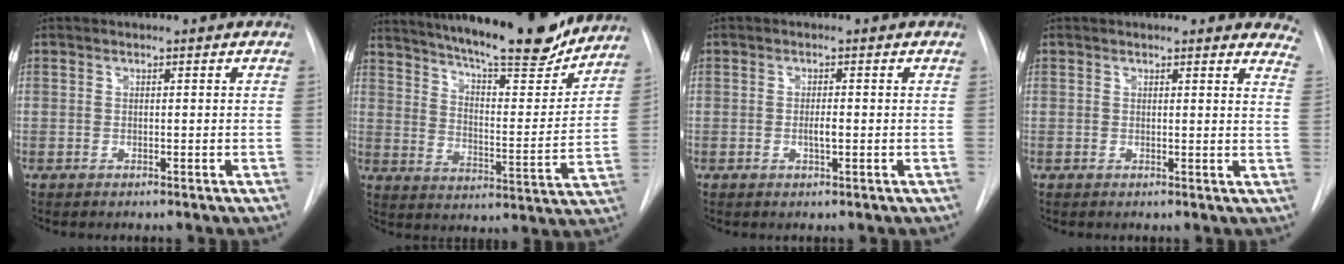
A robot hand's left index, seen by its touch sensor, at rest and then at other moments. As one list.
[{"total": 22.4, "force": [19.6, 3.2, 10.5], "torque": [-0.172, -0.036, 0.271]}, {"total": 1.6, "force": [-0.8, 0.2, 1.4], "torque": [-0.027, -0.006, -0.013]}, {"total": 9.4, "force": [8.9, 2.1, 2.2], "torque": [0.012, -0.039, 0.060]}]